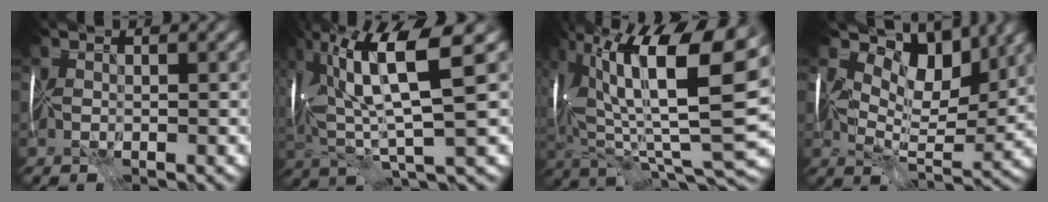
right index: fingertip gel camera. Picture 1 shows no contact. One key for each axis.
{"total": 10.3, "fx": 2.9, "fy": 2.2, "fz": 9.6, "tx": -0.190, "ty": 0.008, "tz": 0.055}
{"total": 16.7, "fx": 4.5, "fy": 6.1, "fz": 14.9, "tx": -0.286, "ty": 0.013, "tz": 0.075}
{"total": 8.1, "fx": 4.1, "fy": 4.3, "fz": 5.5, "tx": -0.081, "ty": -0.010, "tz": 0.065}